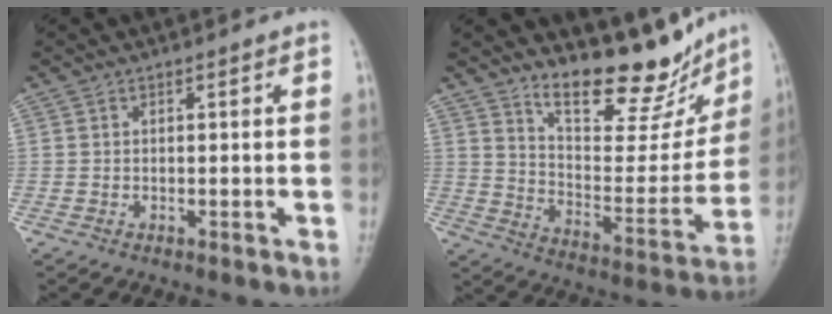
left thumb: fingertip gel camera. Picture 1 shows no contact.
{"total": 16.6, "force": [14.0, 5.3, 7.4], "torque": [-0.063, -0.103, 0.225]}